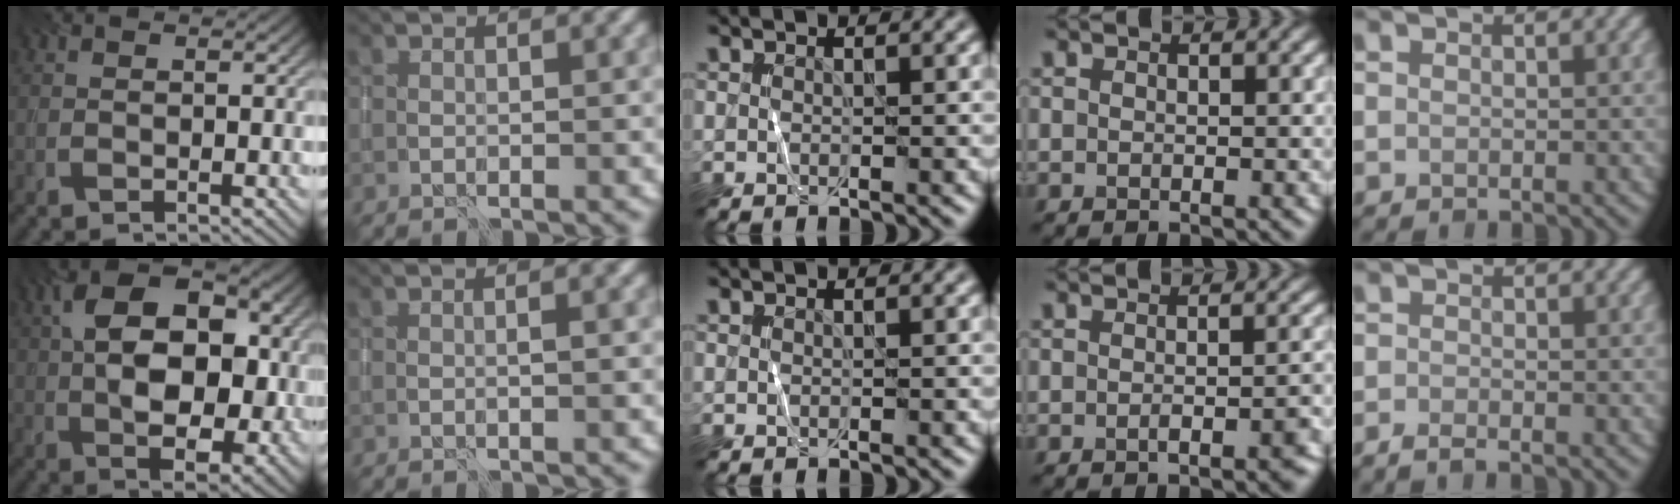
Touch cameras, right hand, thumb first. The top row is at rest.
{"thumb": {"total": 12.3, "force": [1.4, 7.7, 9.6], "torque": [-0.165, 0.006, 0.020]}, "index": {"total": 1.1, "force": [0.1, 0.2, 1.1], "torque": [-0.017, 0.003, -0.003]}, "ring": {"total": 2.8, "force": [-1.2, 0.8, 2.4], "torque": [-0.028, 0.005, -0.017]}, "little": {"total": 1.1, "force": [-0.9, 0.2, 0.6], "torque": [0.001, -0.009, -0.020]}}